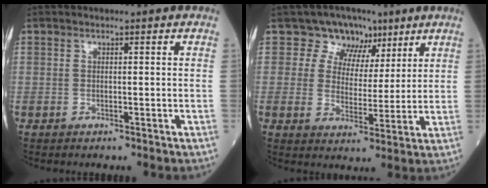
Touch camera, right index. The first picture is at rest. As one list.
[{"total": 7.0, "force": [4.3, 5.4, 1.2], "torque": [-0.001, 0.012, 0.065]}]